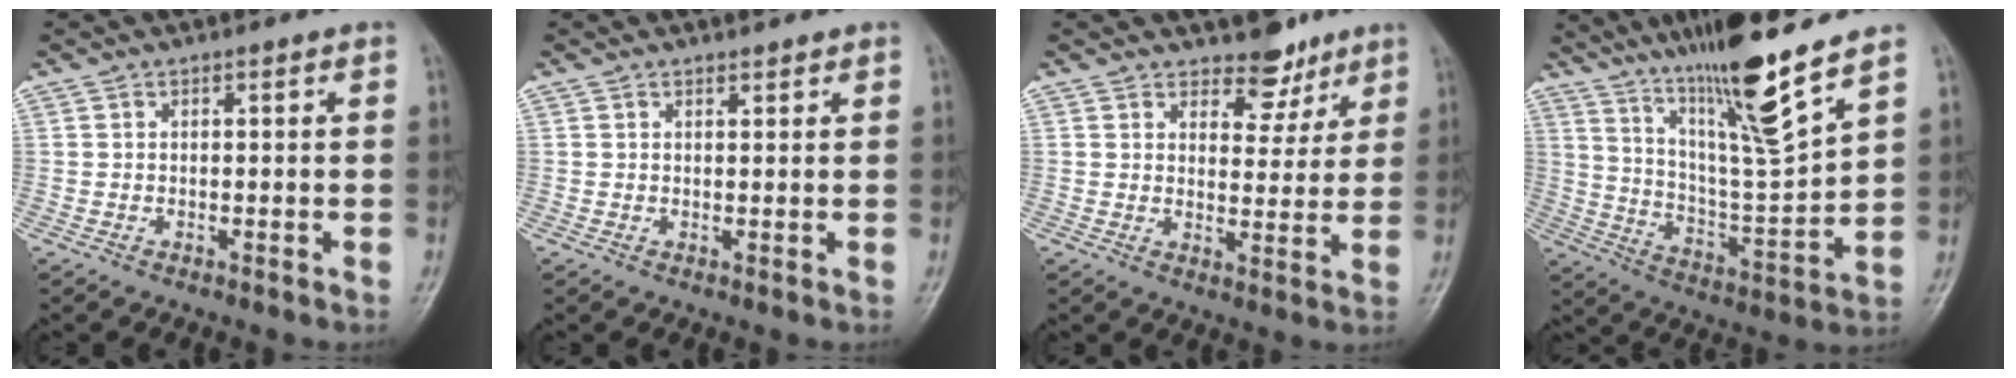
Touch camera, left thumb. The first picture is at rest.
{"total": 0.9, "force": [0.8, 0.3, 0.2], "torque": [-0.003, -0.007, 0.013]}
{"total": 6.1, "force": [4.8, 3.4, 1.7], "torque": [0.010, -0.033, 0.073]}
{"total": 17.8, "force": [12.6, 0.7, 12.5], "torque": [-0.201, -0.073, 0.227]}